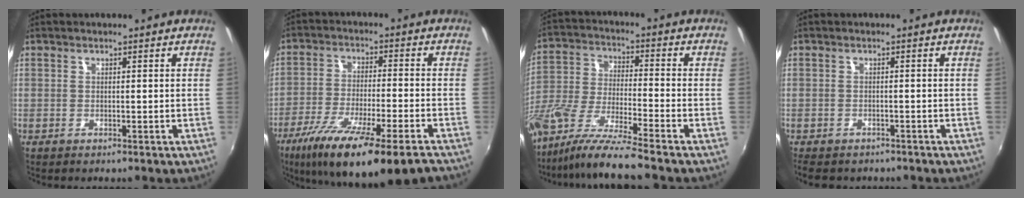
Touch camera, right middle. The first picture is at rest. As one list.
[{"total": 17.5, "force": [-12.3, 1.7, 12.2], "torque": [-0.229, -0.057, -0.206]}, {"total": 14.1, "force": [-11.7, -0.7, 7.9], "torque": [-0.163, -0.030, -0.224]}, {"total": 6.6, "force": [-5.4, 2.6, 2.8], "torque": [-0.069, -0.033, -0.075]}]